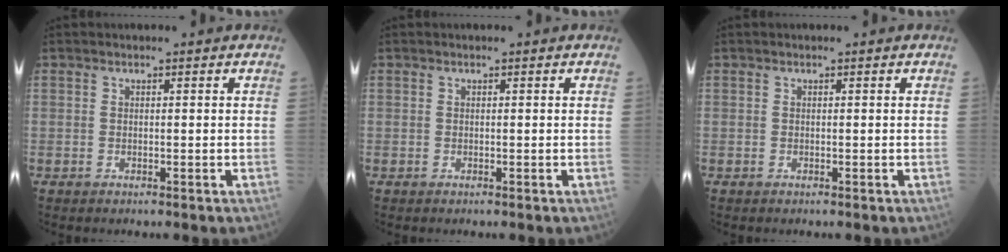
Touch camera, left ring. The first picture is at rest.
{"total": 0.0}
{"total": 0.0}